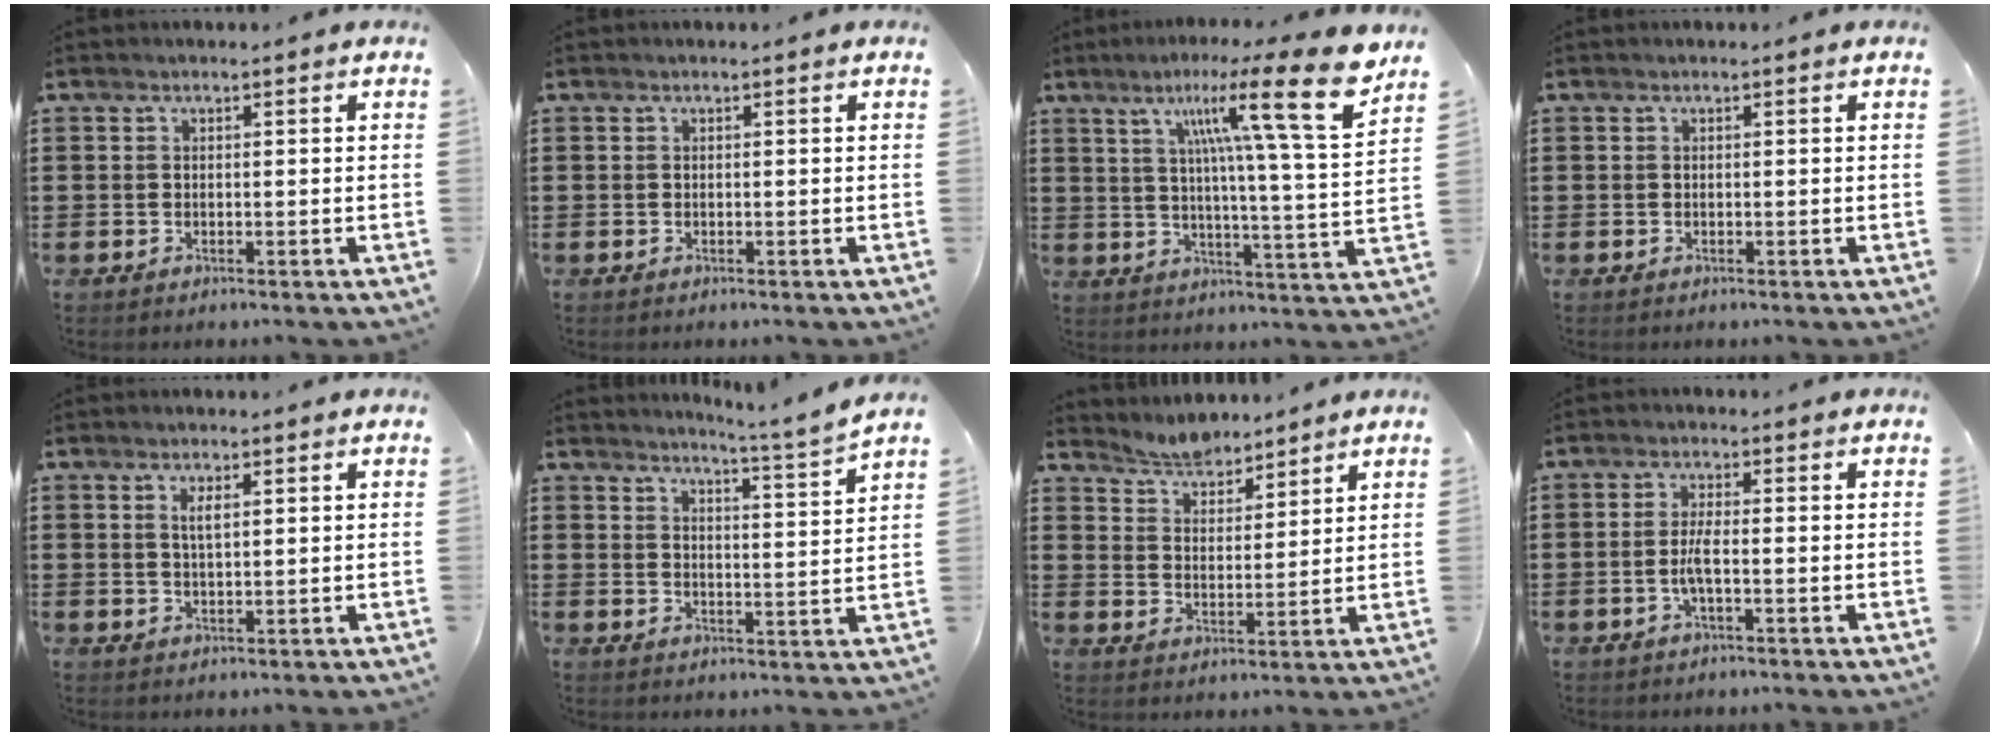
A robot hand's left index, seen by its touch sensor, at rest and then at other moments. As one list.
[{"total": 0.0}, {"total": 15.2, "force": [9.6, 0.9, 11.8], "torque": [-0.198, -0.046, 0.138]}, {"total": 0.0}, {"total": 2.2, "force": [0.9, 0.6, 1.9], "torque": [-0.040, 0.003, 0.015]}, {"total": 4.1, "force": [3.8, -1.0, 1.3], "torque": [-0.035, -0.034, 0.057]}, {"total": 4.0, "force": [3.9, 0.5, -0.2], "torque": [-0.012, -0.012, 0.075]}, {"total": 3.1, "force": [-0.9, 0.5, 2.9], "torque": [-0.068, -0.004, -0.022]}]